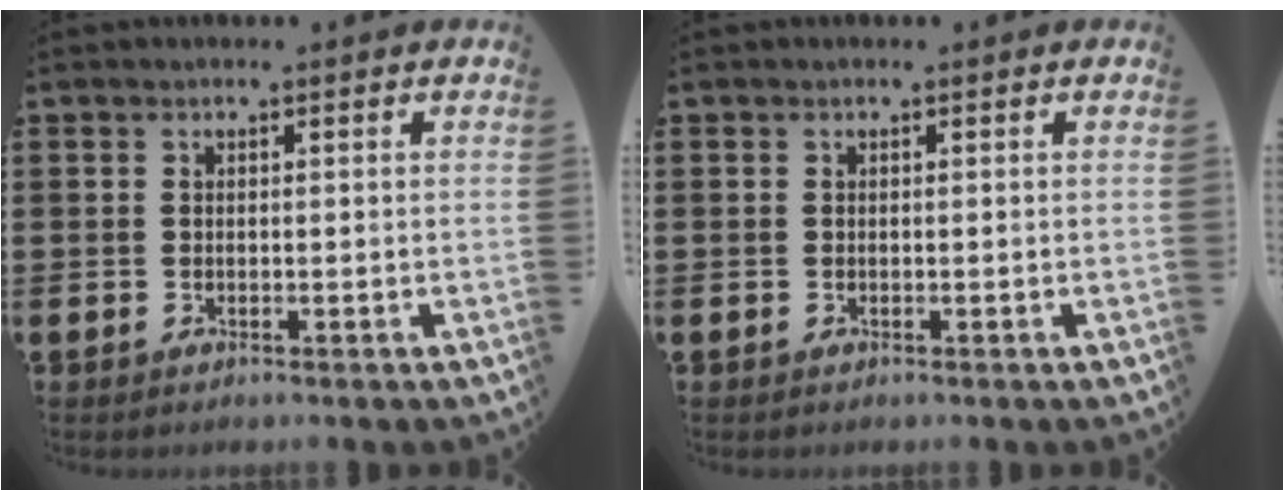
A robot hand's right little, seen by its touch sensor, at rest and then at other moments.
{"total": 0.0}